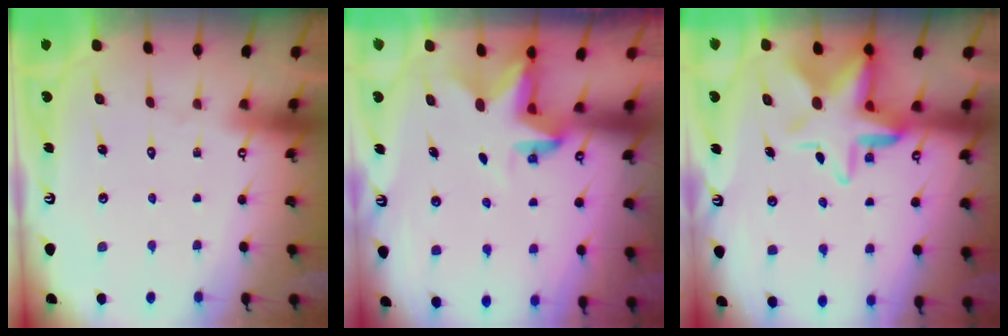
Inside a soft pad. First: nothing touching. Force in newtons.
{"total": 2.8, "press": 2.8, "slide": 0.2}
{"total": 10.7, "press": 10.5, "slide": 2.1}